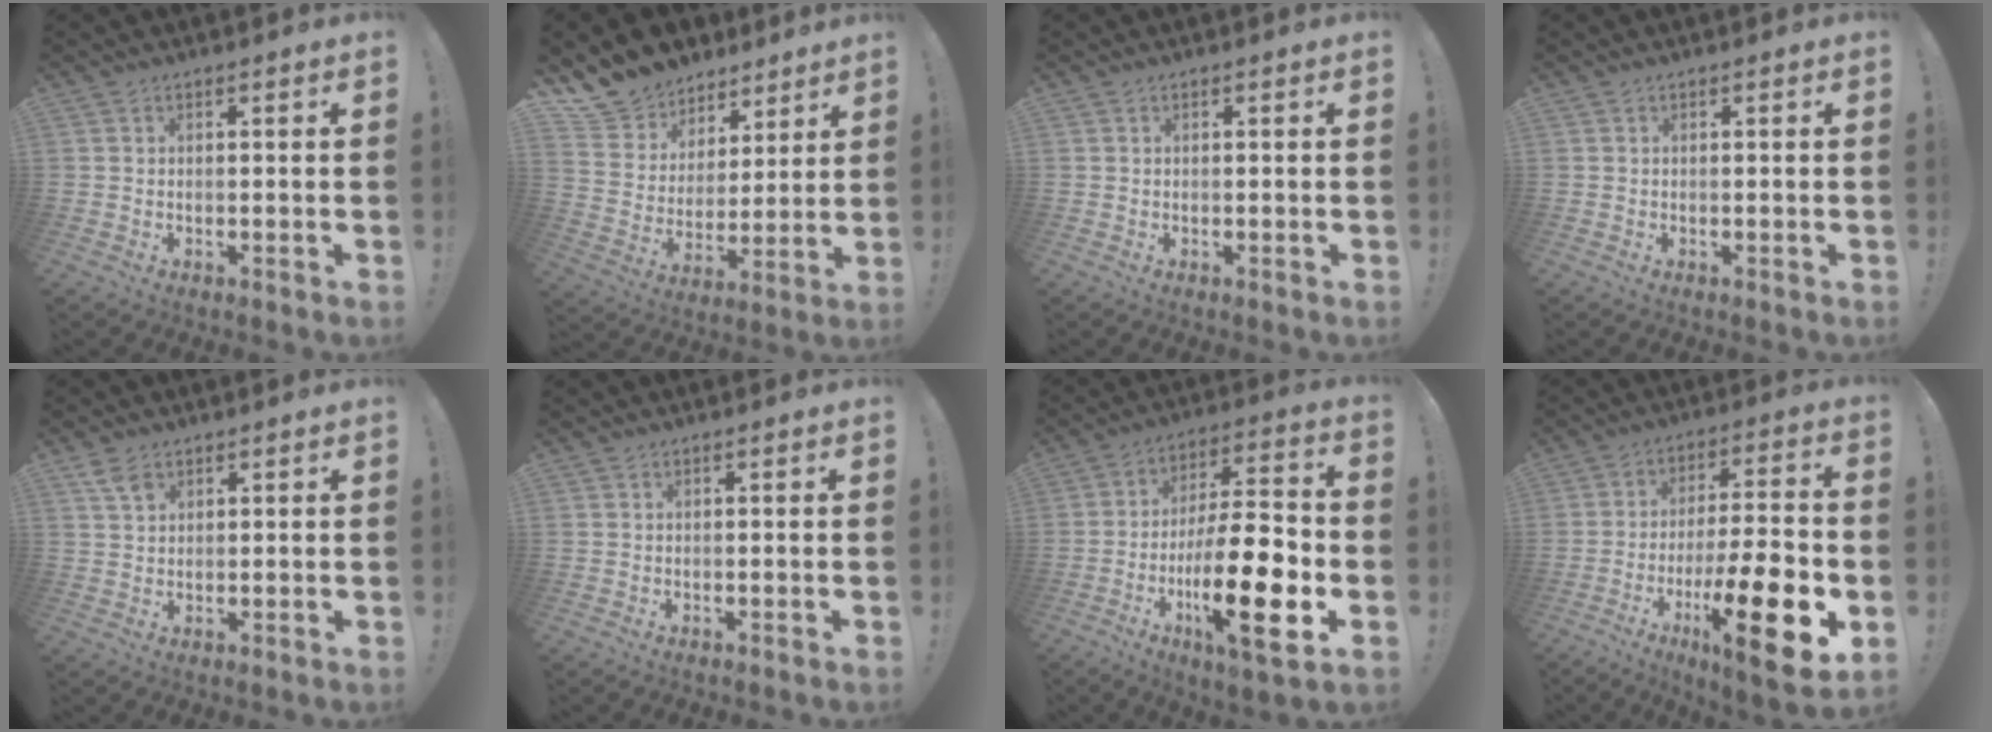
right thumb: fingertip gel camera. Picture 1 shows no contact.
{"total": 12.1, "force": [9.2, 7.7, 1.5], "torque": [-0.038, -0.076, 0.181]}
{"total": 0.0}
{"total": 0.0}
{"total": 4.1, "force": [2.4, 2.4, 2.3], "torque": [-0.039, -0.007, 0.046]}
{"total": 0.0}
{"total": 23.3, "force": [-7.0, 6.8, 21.1], "torque": [-0.367, 0.028, -0.111]}
{"total": 21.1, "force": [-8.0, 5.0, 18.8], "torque": [-0.289, 0.039, -0.118]}